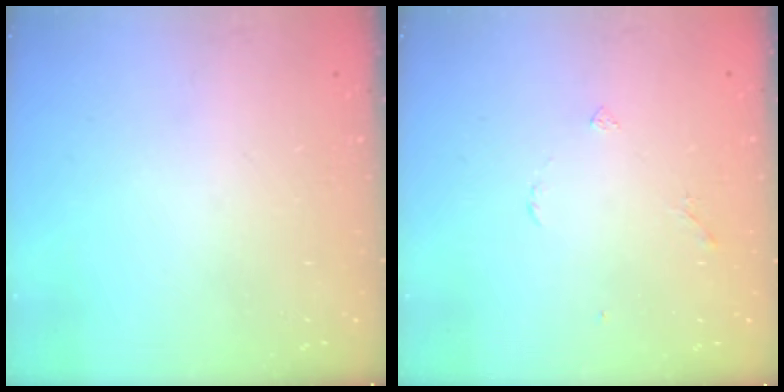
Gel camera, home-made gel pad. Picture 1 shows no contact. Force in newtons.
{"total": 3.3, "press": 3.2, "slide": 0.7}